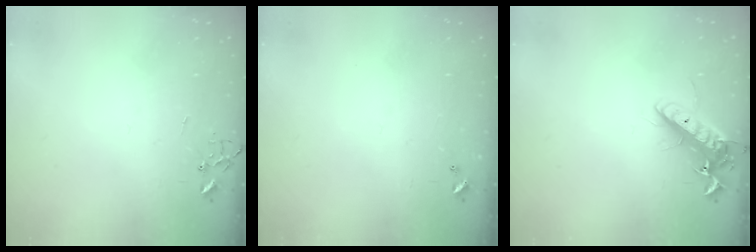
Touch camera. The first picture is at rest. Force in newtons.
{"total": 0.0}
{"total": 14.1, "press": 13.9, "slide": 2.6}